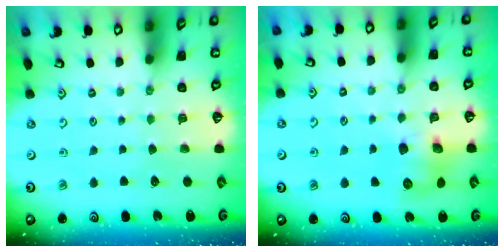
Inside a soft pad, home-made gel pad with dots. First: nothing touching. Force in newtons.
{"total": 10.1, "press": 10.1, "slide": 0.6}